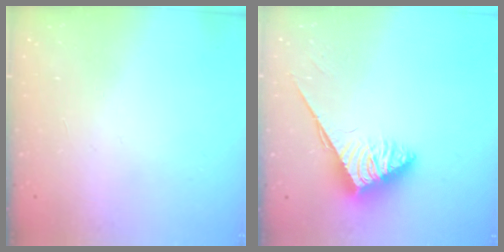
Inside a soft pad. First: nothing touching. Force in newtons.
{"total": 3.7, "press": 3.7, "slide": 0.6}